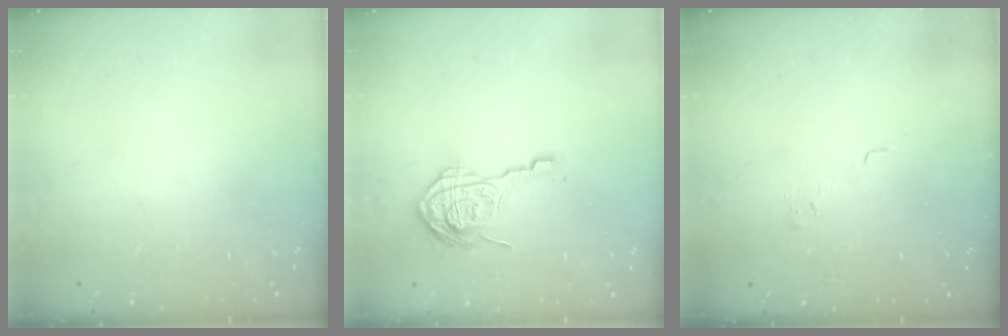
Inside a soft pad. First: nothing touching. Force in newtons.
{"total": 14.0, "press": 14.0, "slide": 0.6}
{"total": 3.6, "press": 3.5, "slide": 0.9}